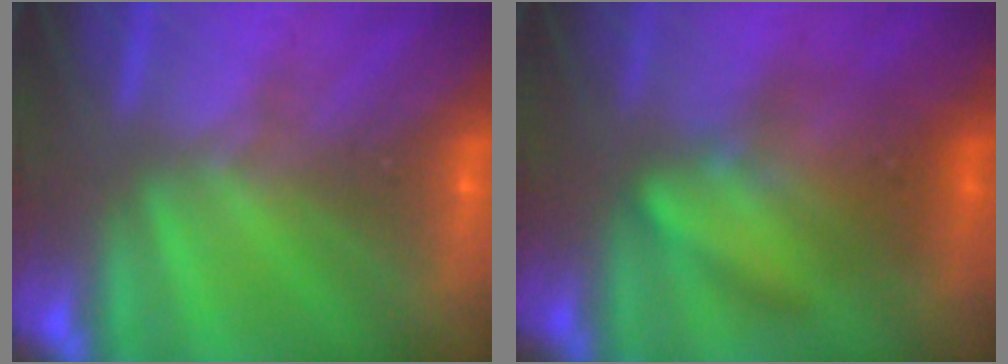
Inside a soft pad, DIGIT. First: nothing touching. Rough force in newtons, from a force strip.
{"total": 3.5}